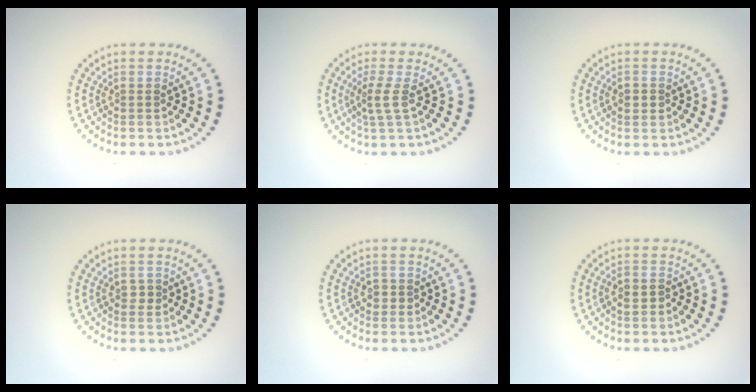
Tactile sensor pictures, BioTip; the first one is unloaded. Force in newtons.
{"total": 1.8, "press": 1.3, "slide": 1.2}
{"total": 1.1, "press": 1.1, "slide": 0.2}
{"total": 1.0, "press": 1.0, "slide": 0.2}
{"total": 1.2, "press": 1.0, "slide": 0.6}
{"total": 1.6, "press": 1.4, "slide": 0.6}